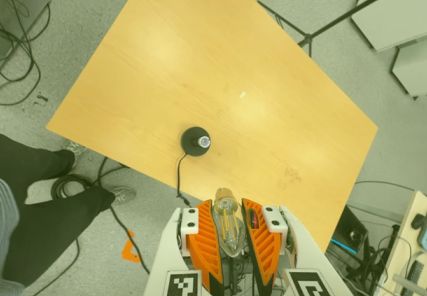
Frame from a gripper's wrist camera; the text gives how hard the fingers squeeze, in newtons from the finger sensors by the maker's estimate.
{"total": 20.9, "left": 23.5, "right": 18.3}